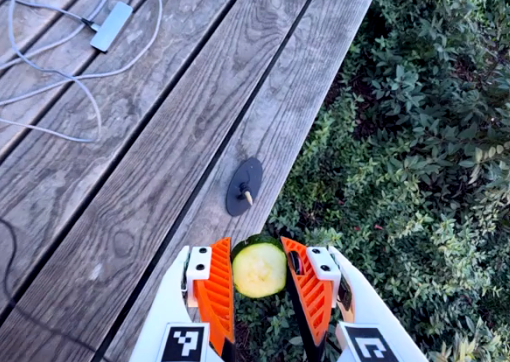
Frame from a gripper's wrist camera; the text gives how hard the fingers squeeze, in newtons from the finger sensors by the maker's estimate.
{"total": 9.2, "left": 9.1, "right": 9.2}